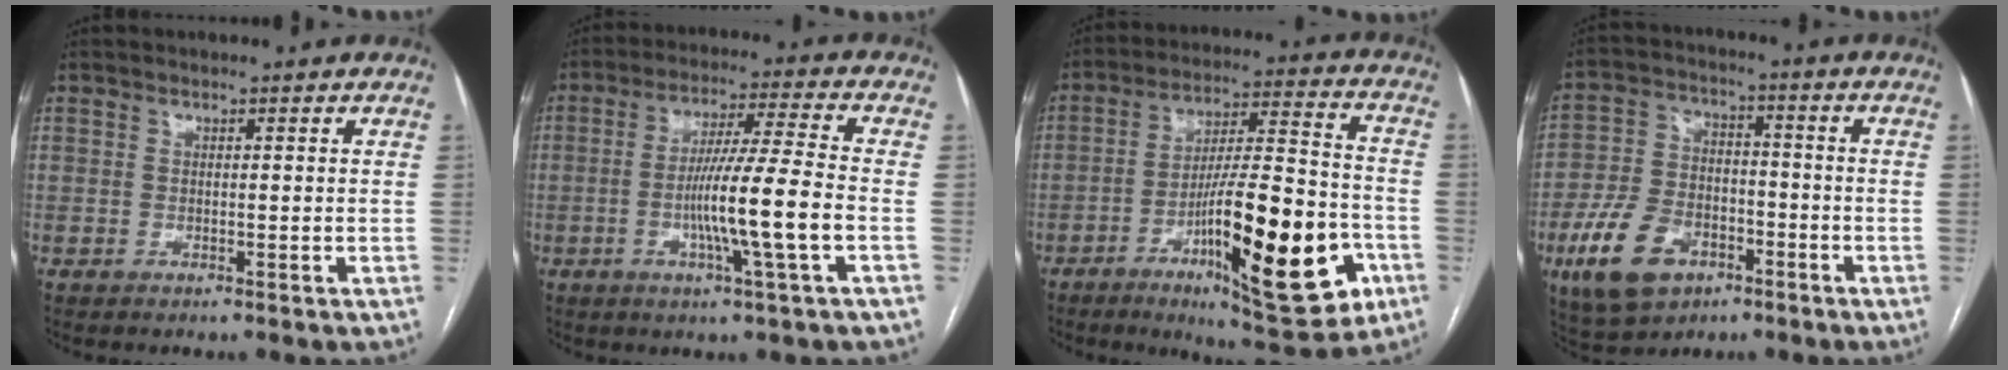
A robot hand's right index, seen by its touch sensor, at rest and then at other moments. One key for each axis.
{"total": 11.6, "fx": -2.8, "fy": -1.1, "fz": 11.2, "tx": -0.204, "ty": -0.005, "tz": -0.053}
{"total": 21.7, "fx": -8.3, "fy": 3.8, "fz": 19.7, "tx": -0.292, "ty": -0.001, "tz": -0.117}
{"total": 12.5, "fx": -6.2, "fy": 7.6, "fz": 7.8, "tx": -0.170, "ty": 0.007, "tz": -0.106}